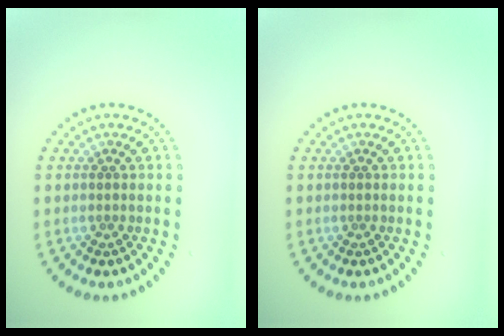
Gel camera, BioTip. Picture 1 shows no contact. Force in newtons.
{"total": 0.0}